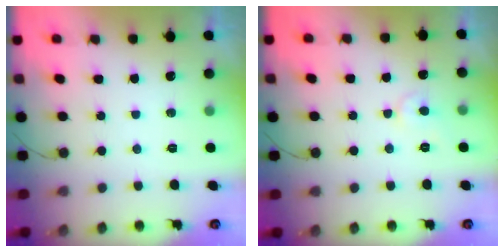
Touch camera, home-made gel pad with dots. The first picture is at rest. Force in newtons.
{"total": 4.8, "press": 4.8, "slide": 0.4}